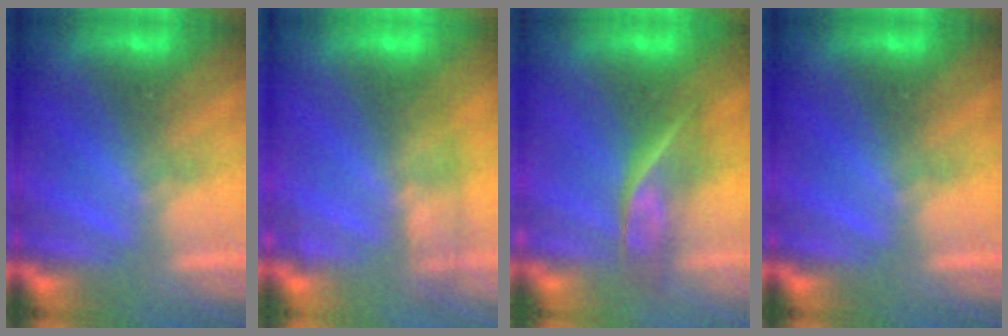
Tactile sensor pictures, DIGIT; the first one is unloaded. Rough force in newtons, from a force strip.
{"total": 2.4}
{"total": 2.4}
{"total": 0.0}